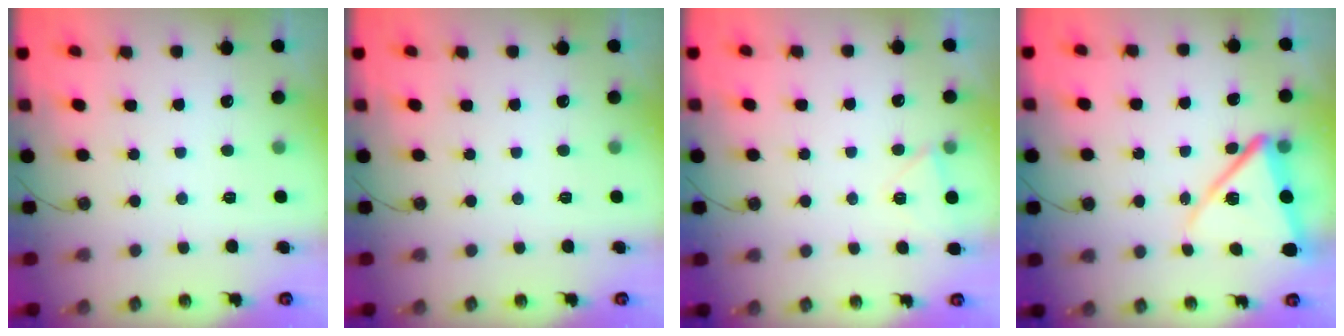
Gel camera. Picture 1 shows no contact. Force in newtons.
{"total": 0.0}
{"total": 3.8, "press": 3.8, "slide": 0.7}
{"total": 12.7, "press": 12.6, "slide": 1.5}